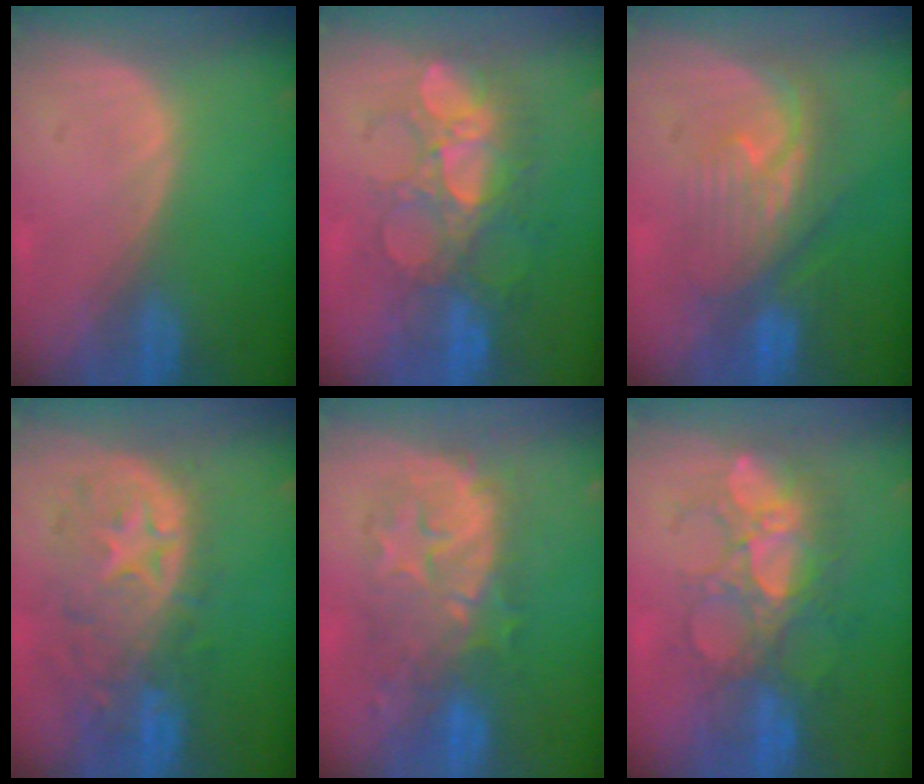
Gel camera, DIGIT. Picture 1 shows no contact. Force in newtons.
{"total": 8.8, "press": 8.6, "slide": 1.5}
{"total": 8.0, "press": 7.8, "slide": 1.9}
{"total": 11.0, "press": 9.7, "slide": 5.2}
{"total": 9.4, "press": 9.2, "slide": 1.7}
{"total": 8.9, "press": 8.7, "slide": 1.6}